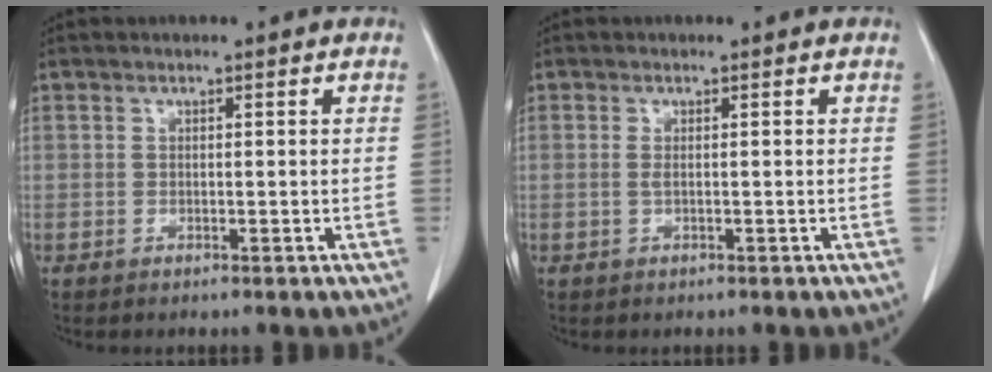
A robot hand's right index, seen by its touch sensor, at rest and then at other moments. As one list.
[{"total": 0.5, "force": [0.2, 0.0, 0.5], "torque": [-0.013, 0.000, 0.003]}]